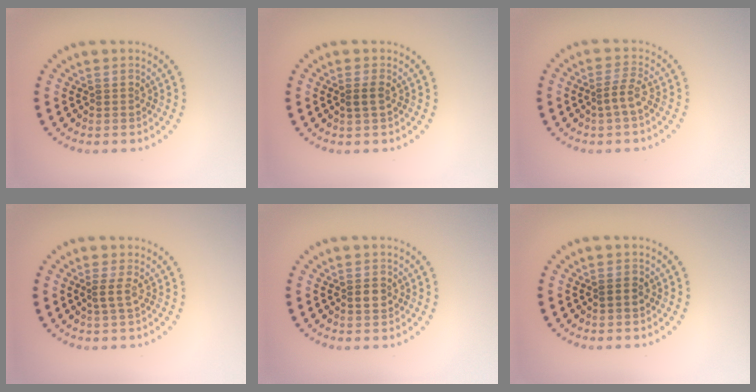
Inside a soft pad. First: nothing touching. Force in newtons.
{"total": 1.2, "press": 0.9, "slide": 0.7}
{"total": 1.9, "press": 1.3, "slide": 1.4}
{"total": 1.4, "press": 1.0, "slide": 1.0}
{"total": 1.5, "press": 1.5, "slide": 0.2}
{"total": 0.9, "press": 0.9, "slide": 0.0}